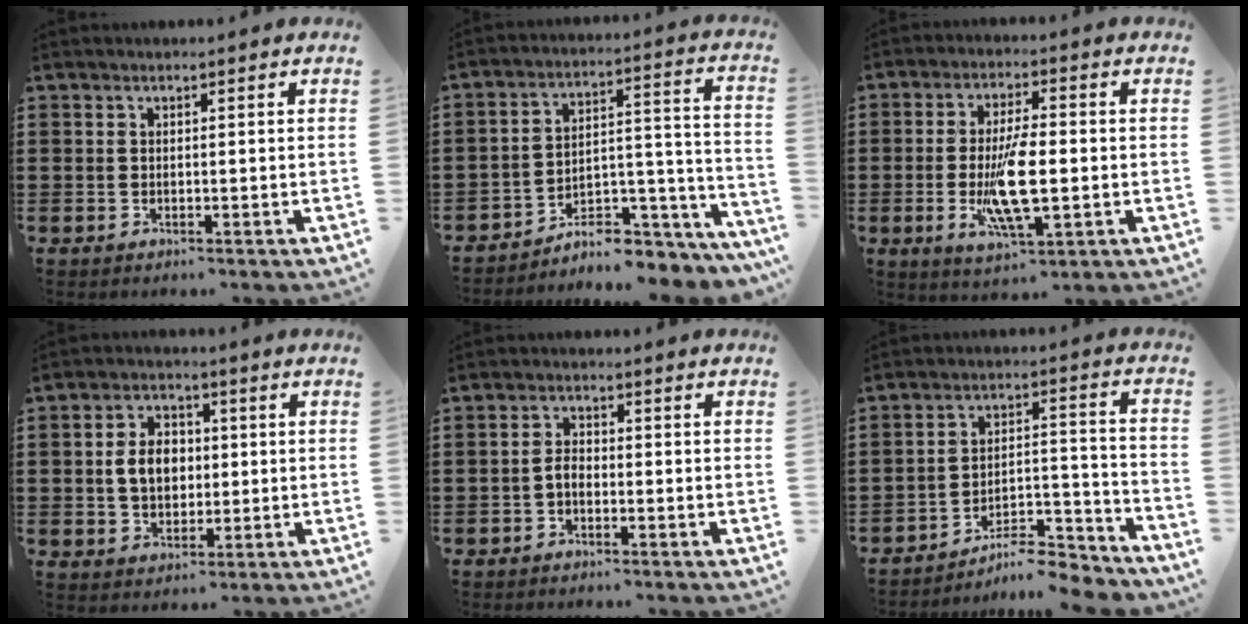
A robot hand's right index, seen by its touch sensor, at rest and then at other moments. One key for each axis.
{"total": 6.0, "fx": -5.4, "fy": 1.8, "fz": 2.0, "tx": -0.030, "ty": -0.001, "tz": -0.102}
{"total": 10.1, "fx": -1.6, "fy": 3.2, "fz": 9.4, "tx": -0.190, "ty": -0.013, "tz": -0.028}
{"total": 5.9, "fx": 0.1, "fy": 4.3, "fz": 4.0, "tx": -0.086, "ty": 0.009, "tz": -0.004}
{"total": 2.3, "fx": -1.0, "fy": 1.2, "fz": 1.7, "tx": -0.042, "ty": 0.001, "tz": -0.023}
{"total": 8.7, "fx": -8.1, "fy": 0.9, "fz": 2.9, "tx": -0.031, "ty": 0.020, "tz": -0.154}